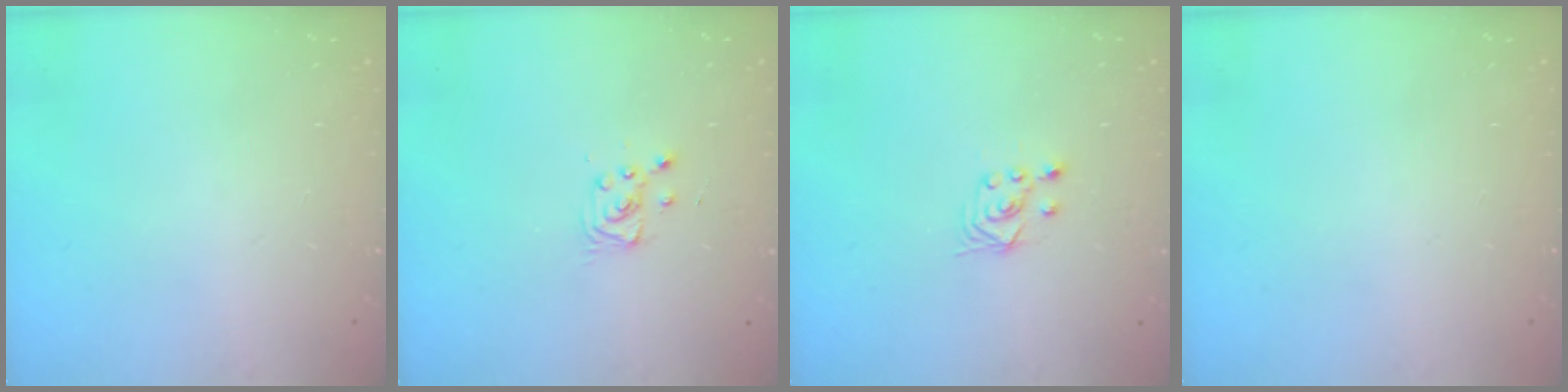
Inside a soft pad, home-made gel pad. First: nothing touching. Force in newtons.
{"total": 3.2, "press": 3.2, "slide": 0.4}
{"total": 2.9, "press": 2.5, "slide": 1.4}
{"total": 0.0}